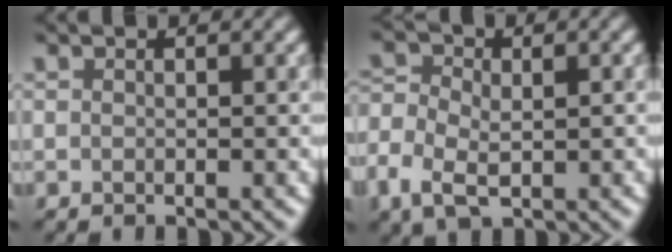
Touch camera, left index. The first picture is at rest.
{"total": 5.4, "force": [-1.7, 3.5, 3.7], "torque": [-0.077, -0.005, -0.031]}